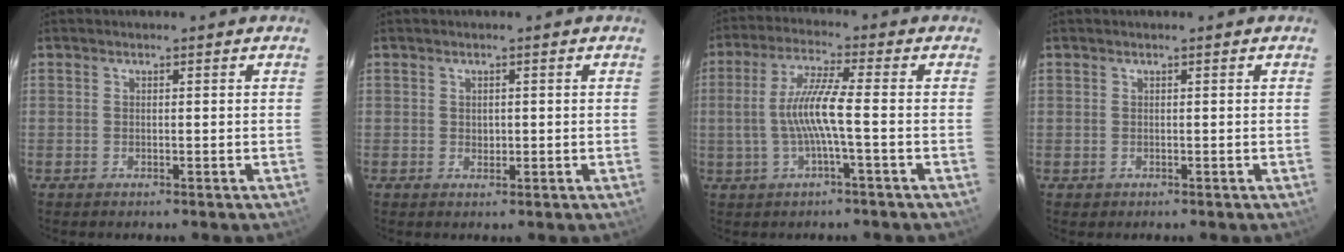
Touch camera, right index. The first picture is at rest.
{"total": 1.2, "force": [0.1, 1.1, 0.5], "torque": [-0.006, 0.001, 0.003]}
{"total": 8.3, "force": [-1.3, 0.1, 8.2], "torque": [-0.171, 0.003, -0.020]}
{"total": 0.8, "force": [-0.1, 0.7, 0.0], "torque": [0.002, 0.000, -0.001]}